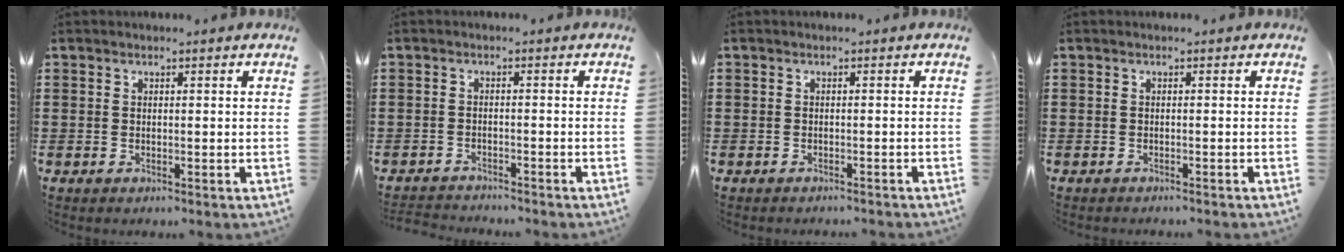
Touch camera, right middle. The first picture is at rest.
{"total": 2.0, "force": [-2.0, 0.1, 0.0], "torque": [-0.007, -0.001, -0.042]}
{"total": 1.0, "force": [-0.9, 0.4, -0.1], "torque": [0.000, 0.004, -0.020]}
{"total": 0.5, "force": [-0.5, 0.0, 0.0], "torque": [-0.003, -0.001, -0.011]}